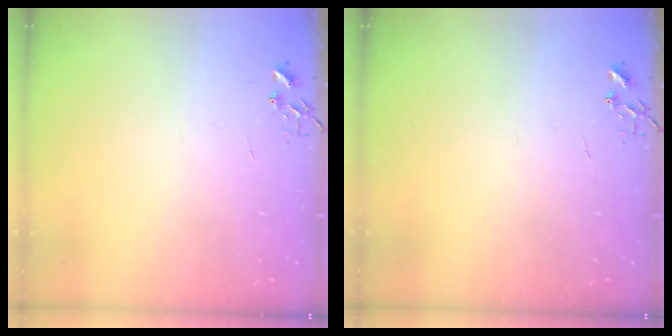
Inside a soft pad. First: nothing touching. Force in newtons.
{"total": 0.0}